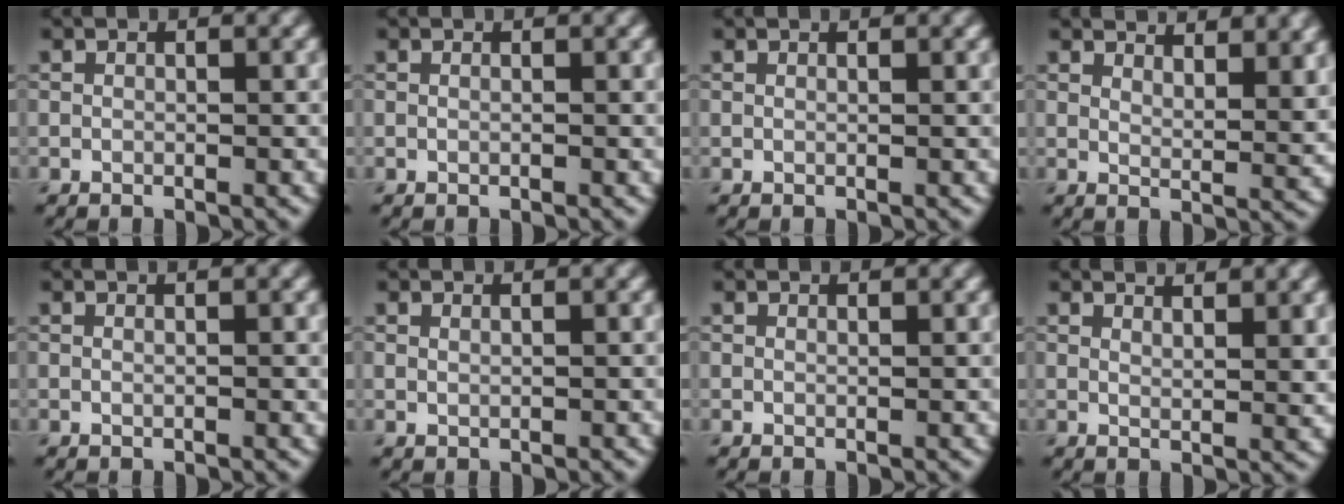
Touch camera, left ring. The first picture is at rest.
{"total": 0.7, "force": [0.2, 0.3, 0.6], "torque": [-0.006, -0.004, -0.004]}
{"total": 0.8, "force": [0.6, 0.3, 0.5], "torque": [-0.003, 0.000, 0.002]}
{"total": 6.5, "force": [5.3, 1.7, 3.4], "torque": [-0.044, 0.007, 0.063]}
{"total": 1.1, "force": [0.5, 0.4, 0.9], "torque": [-0.007, -0.003, 0.000]}
{"total": 0.8, "force": [0.7, 0.2, 0.4], "torque": [-0.008, -0.003, 0.005]}
{"total": 0.7, "force": [0.7, 0.1, 0.1], "torque": [-0.004, -0.002, 0.008]}
{"total": 3.7, "force": [2.9, 0.8, 2.2], "torque": [-0.023, 0.009, 0.033]}